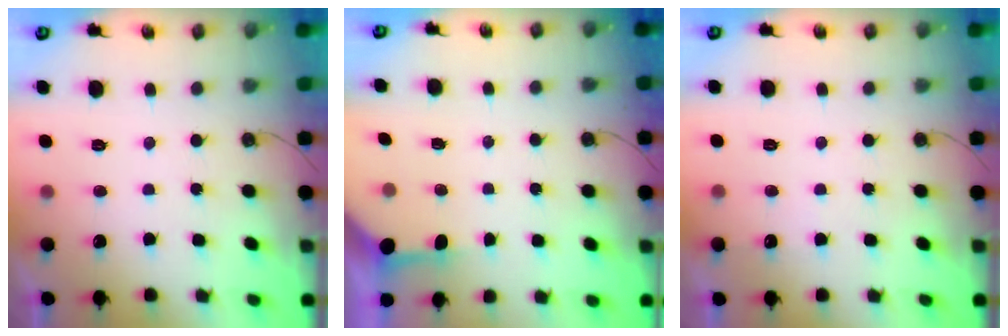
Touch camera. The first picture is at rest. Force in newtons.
{"total": 3.3, "press": 3.3, "slide": 0.5}
{"total": 3.9, "press": 3.8, "slide": 0.5}